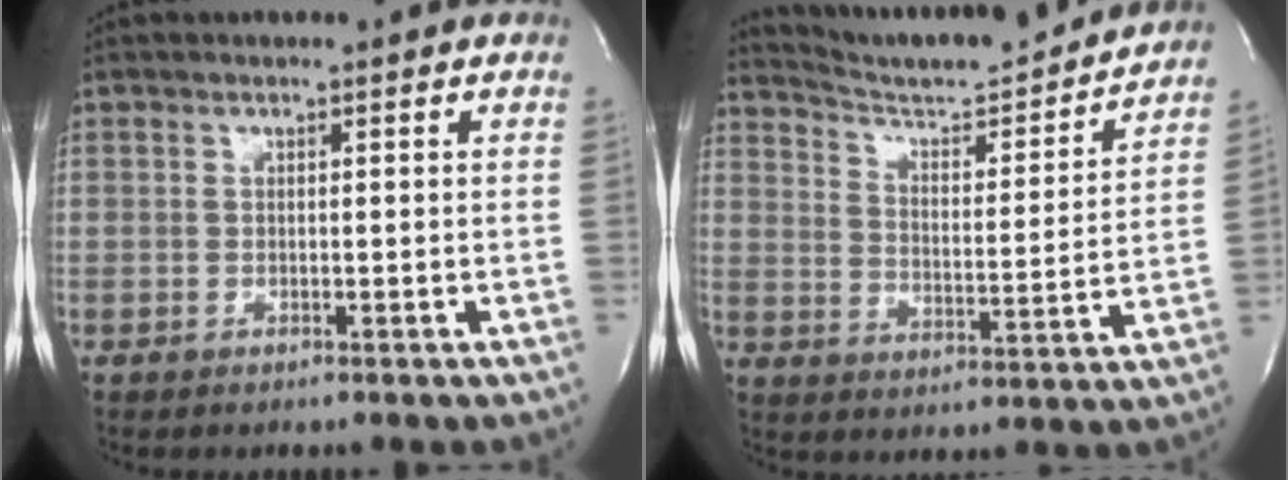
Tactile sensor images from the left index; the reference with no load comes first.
{"total": 17.5, "force": [16.6, 0.9, 5.5], "torque": [-0.093, -0.028, 0.243]}